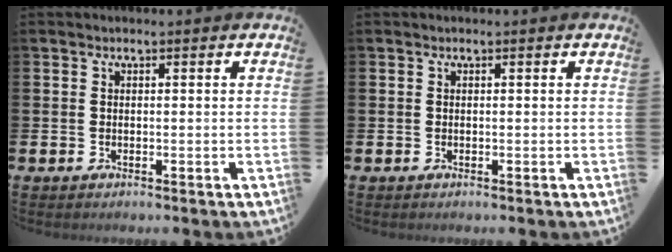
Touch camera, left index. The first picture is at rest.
{"total": 0.0}